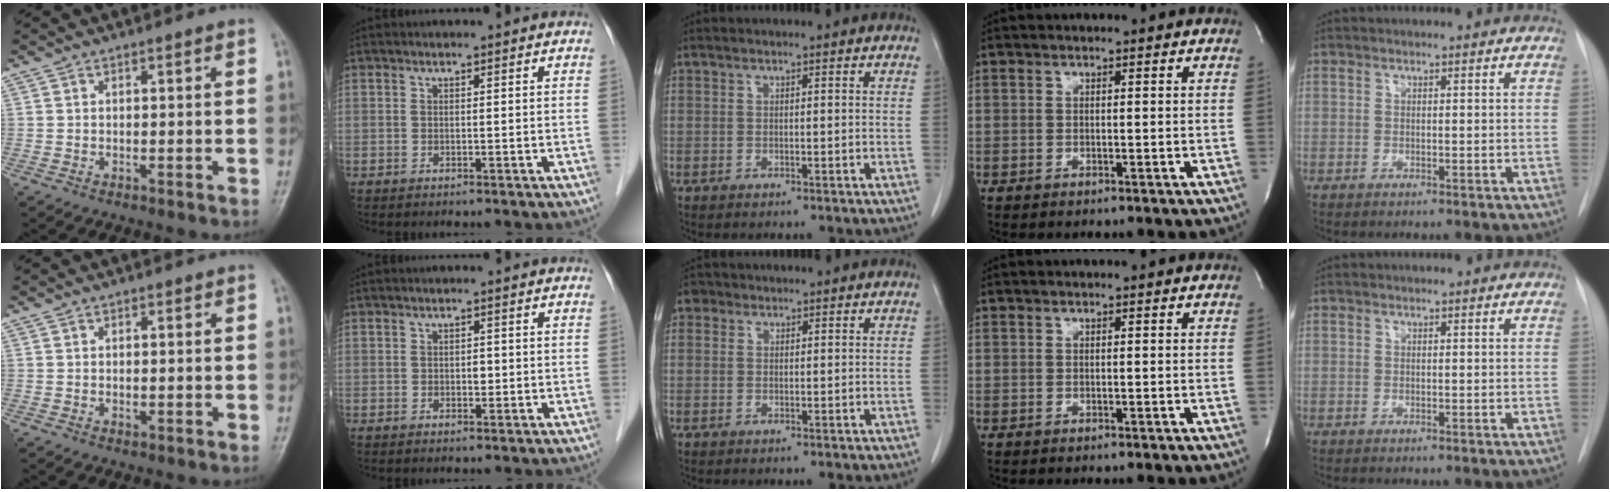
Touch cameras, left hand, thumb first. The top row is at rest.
{"thumb": {"total": 0.8, "force": [0.1, 0.5, 0.5], "torque": [-0.009, -0.002, 0.002]}, "index": {"total": 1.1, "force": [-0.1, 0.8, 0.8], "torque": [-0.012, 0.002, 0.001]}, "middle": {"total": 1.5, "force": [0.8, 1.3, 0.2], "torque": [0.002, 0.006, 0.007]}}